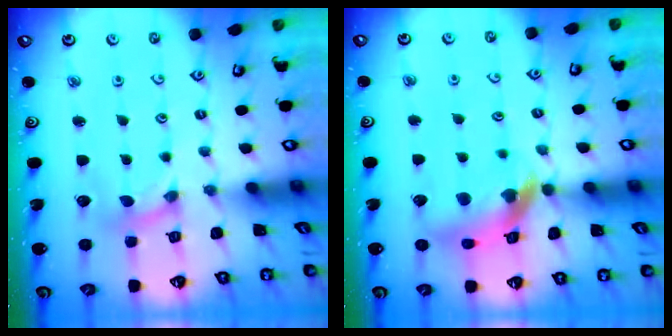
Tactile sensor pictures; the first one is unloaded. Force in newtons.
{"total": 11.7, "press": 11.7, "slide": 1.4}